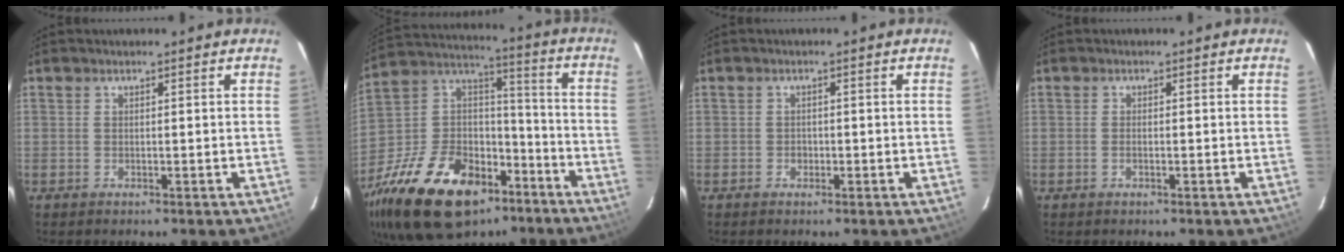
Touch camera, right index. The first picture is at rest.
{"total": 28.1, "force": [-17.1, 15.9, 15.7], "torque": [-0.328, 0.023, -0.265]}
{"total": 1.2, "force": [-0.5, 1.0, 0.4], "torque": [-0.005, 0.002, -0.005]}
{"total": 1.0, "force": [-0.3, 0.3, 0.9], "torque": [-0.021, 0.001, -0.007]}